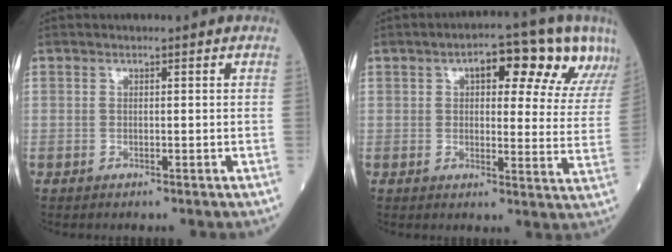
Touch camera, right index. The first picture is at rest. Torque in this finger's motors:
{"motor_torque": [0.77, 0.48, 0.26, 0.05]}